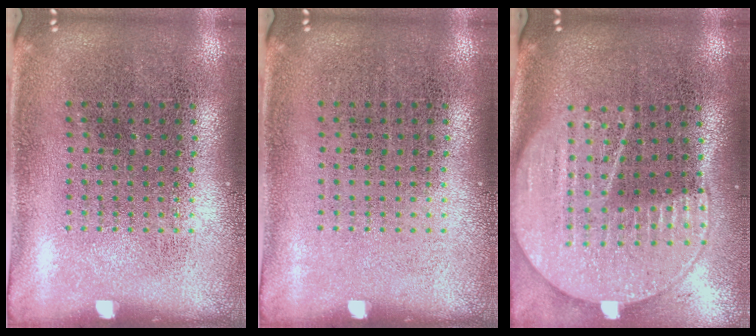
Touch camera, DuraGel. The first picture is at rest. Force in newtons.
{"total": 0.0}
{"total": 2.1, "press": 1.9, "slide": 0.9}